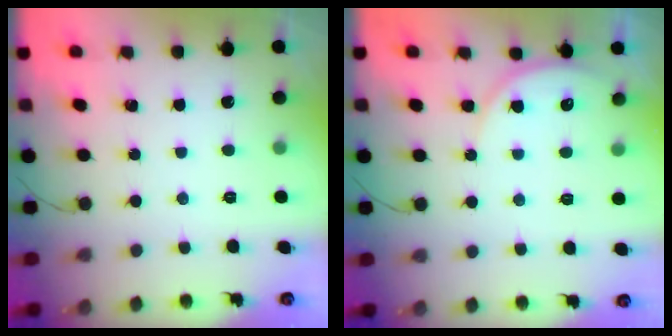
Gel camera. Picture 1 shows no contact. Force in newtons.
{"total": 5.8, "press": 5.8, "slide": 0.3}